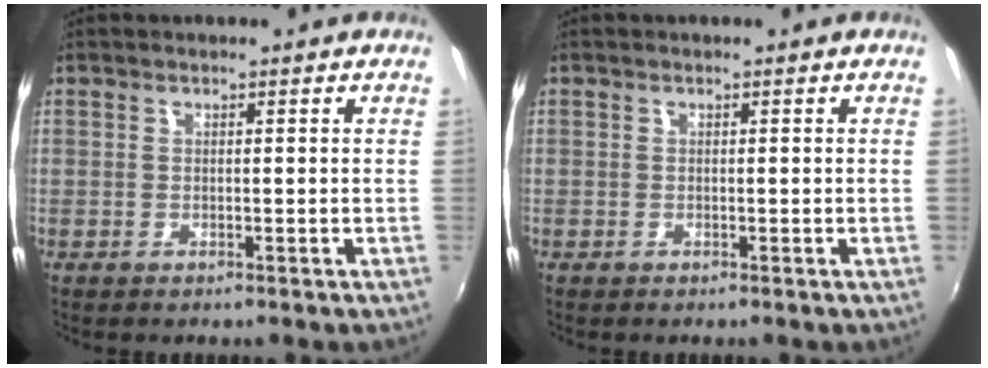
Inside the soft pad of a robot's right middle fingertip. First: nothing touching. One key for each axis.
{"total": 0.0}